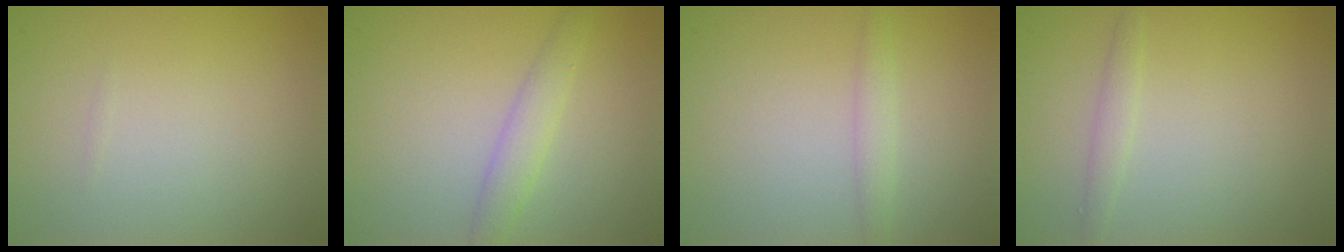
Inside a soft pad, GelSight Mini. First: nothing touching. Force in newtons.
{"total": 2.1, "press": 2.1, "slide": 0.1}
{"total": 1.3, "press": 1.3, "slide": 0.1}
{"total": 1.1, "press": 1.1, "slide": 0.0}